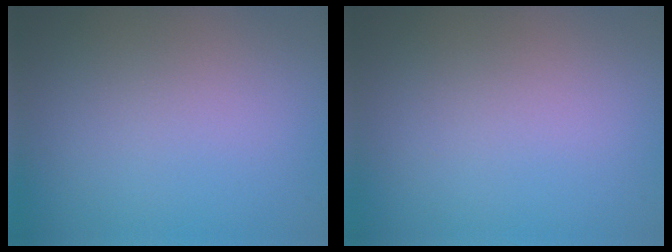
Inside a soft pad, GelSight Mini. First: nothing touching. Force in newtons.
{"total": 0.0}